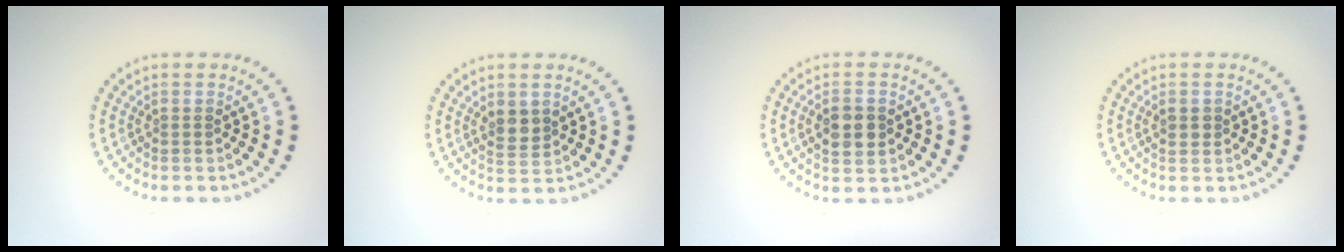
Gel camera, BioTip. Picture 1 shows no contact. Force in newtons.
{"total": 1.9, "press": 1.7, "slide": 0.8}
{"total": 3.2, "press": 3.2, "slide": 0.2}
{"total": 1.3, "press": 1.3, "slide": 0.2}